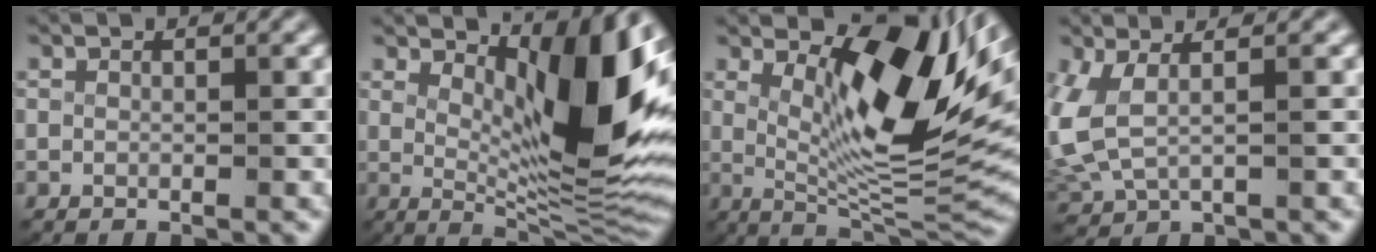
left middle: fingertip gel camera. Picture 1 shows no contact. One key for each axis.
{"total": 11.9, "fx": 3.2, "fy": 3.6, "fz": 10.9, "tx": -0.141, "ty": -0.013, "tz": 0.058}
{"total": 13.4, "fx": 4.1, "fy": 5.0, "fz": 11.8, "tx": -0.163, "ty": -0.010, "tz": 0.071}
{"total": 6.0, "fx": 1.0, "fy": 4.5, "fz": 3.9, "tx": -0.115, "ty": -0.005, "tz": 0.020}